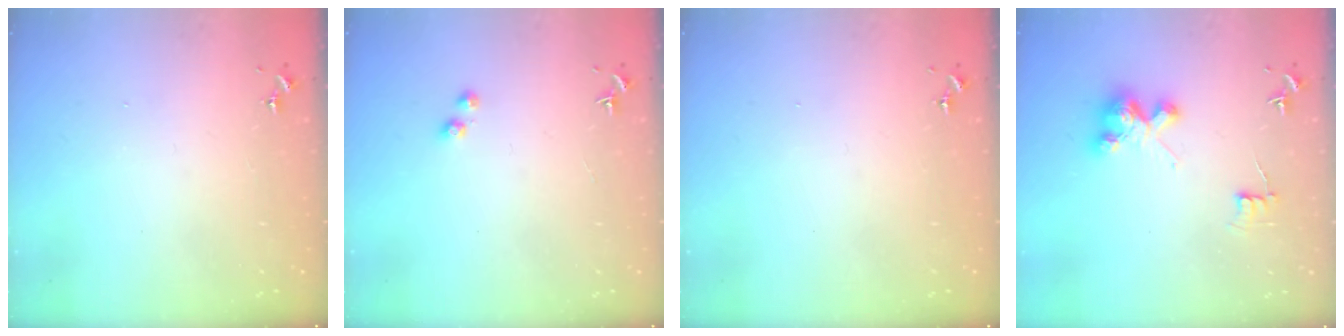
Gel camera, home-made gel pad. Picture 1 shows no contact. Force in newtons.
{"total": 2.7, "press": 2.6, "slide": 0.9}
{"total": 0.0}
{"total": 6.9, "press": 6.9, "slide": 0.1}